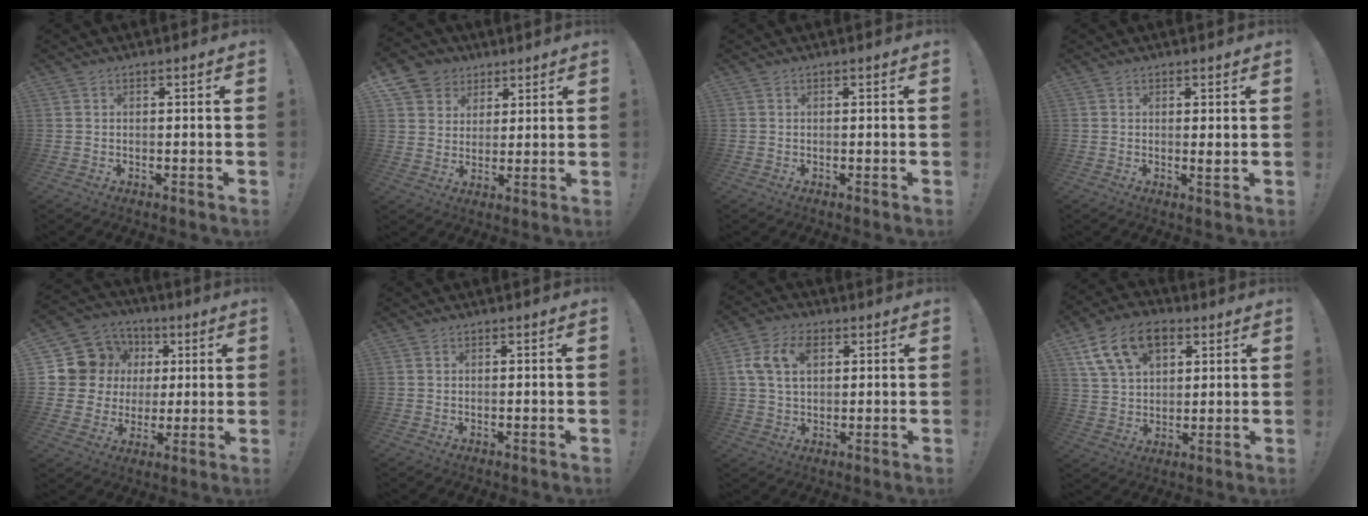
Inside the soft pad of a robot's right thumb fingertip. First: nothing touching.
{"total": 8.1, "force": [3.9, 7.0, 1.4], "torque": [-0.015, -0.028, 0.080]}
{"total": 0.0}
{"total": 1.4, "force": [0.4, 0.0, 1.4], "torque": [-0.011, -0.009, 0.005]}
{"total": 14.1, "force": [3.5, 12.9, 4.5], "torque": [-0.069, -0.006, 0.095]}
{"total": 0.0}
{"total": 10.4, "force": [3.2, 7.1, 6.9], "torque": [-0.132, 0.007, 0.060]}
{"total": 16.5, "force": [8.0, 10.9, 9.5], "torque": [-0.151, -0.027, 0.152]}